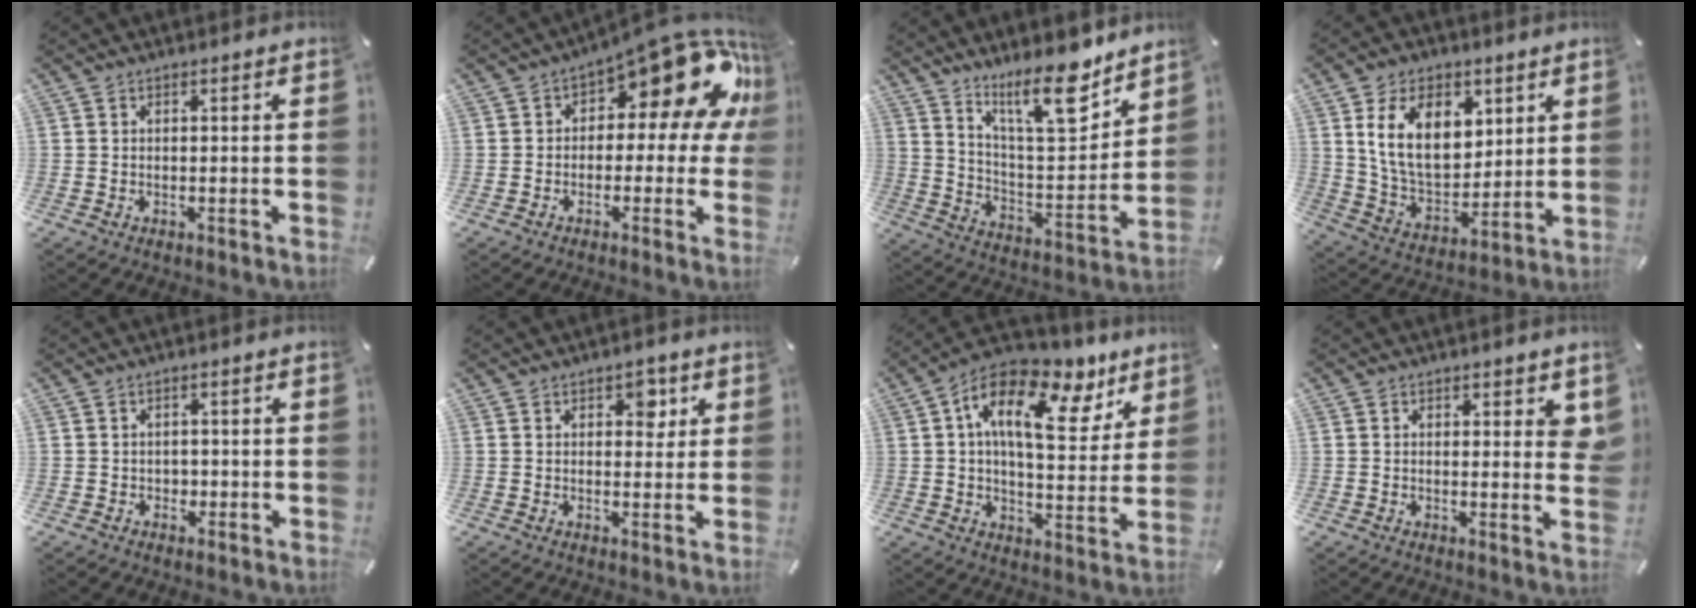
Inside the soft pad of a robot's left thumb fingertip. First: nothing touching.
{"total": 18.0, "force": [9.3, 7.9, 13.2], "torque": [-0.159, -0.075, 0.151]}
{"total": 17.1, "force": [13.0, 5.2, 9.9], "torque": [-0.156, -0.090, 0.218]}
{"total": 16.2, "force": [6.4, 10.8, 10.3], "torque": [-0.192, -0.016, 0.115]}
{"total": 1.6, "force": [-0.3, 1.4, 0.6], "torque": [-0.012, 0.004, -0.009]}
{"total": 4.4, "force": [1.9, 2.8, 2.7], "torque": [-0.013, -0.012, 0.021]}
{"total": 18.1, "force": [8.4, 8.9, 13.3], "torque": [-0.220, -0.040, 0.142]}
{"total": 3.7, "force": [1.7, 1.9, 2.6], "torque": [-0.021, -0.008, 0.024]}